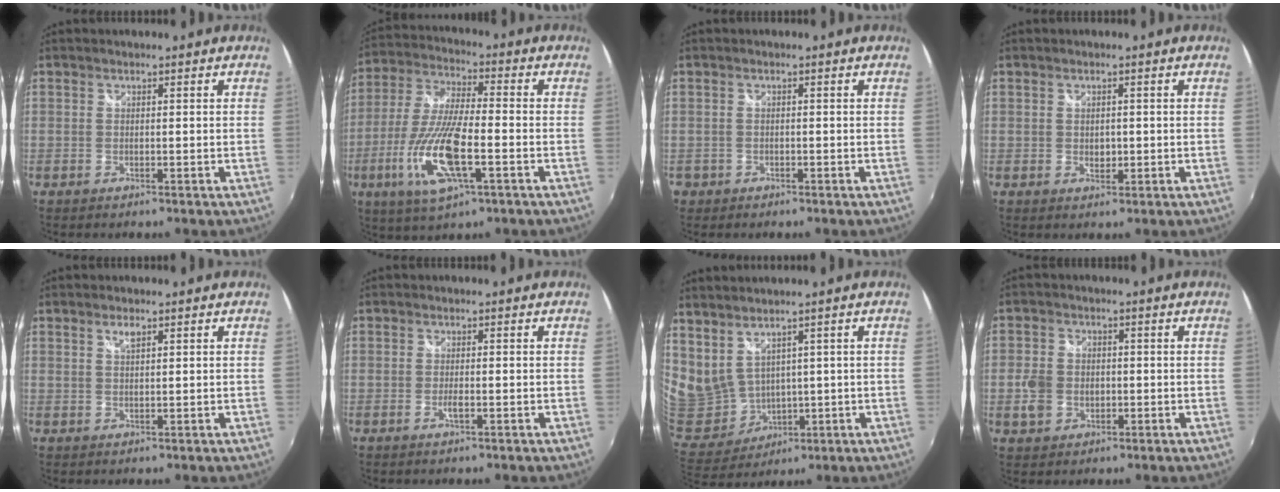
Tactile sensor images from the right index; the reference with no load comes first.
{"total": 15.4, "force": [-5.4, 4.2, 13.8], "torque": [-0.295, -0.017, -0.104]}
{"total": 1.7, "force": [-0.8, 1.5, 0.1], "torque": [-0.007, -0.001, -0.012]}
{"total": 1.7, "force": [0.0, 1.3, 1.0], "torque": [-0.015, -0.001, 0.000]}
{"total": 1.7, "force": [1.1, 0.4, 1.2], "torque": [-0.020, 0.002, 0.019]}
{"total": 1.2, "force": [-0.5, 0.2, 1.1], "torque": [-0.023, -0.003, -0.010]}
{"total": 11.0, "force": [5.3, 7.0, 6.6], "torque": [-0.150, -0.016, 0.140]}
{"total": 5.5, "force": [-1.1, 4.7, 2.7], "torque": [-0.066, 0.006, -0.019]}